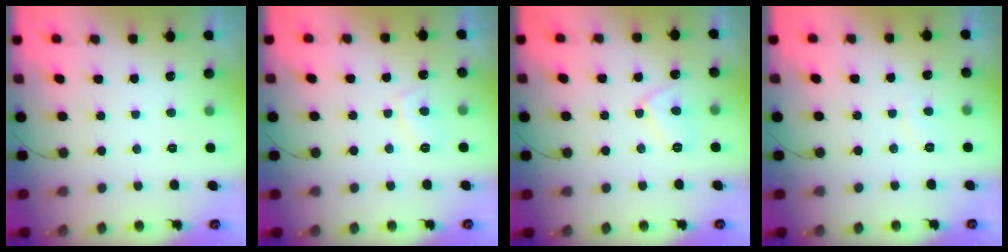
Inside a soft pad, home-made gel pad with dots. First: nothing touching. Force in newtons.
{"total": 3.7, "press": 3.5, "slide": 0.9}
{"total": 6.9, "press": 6.9, "slide": 0.7}
{"total": 1.6, "press": 1.5, "slide": 0.6}